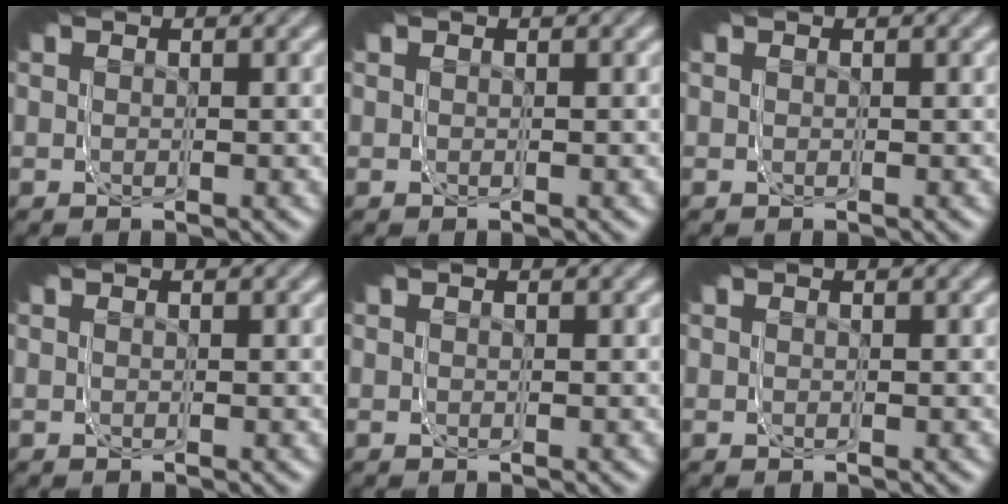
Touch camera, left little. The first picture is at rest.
{"total": 0.0}
{"total": 0.0}
{"total": 0.0}
{"total": 0.0}
{"total": 0.0}